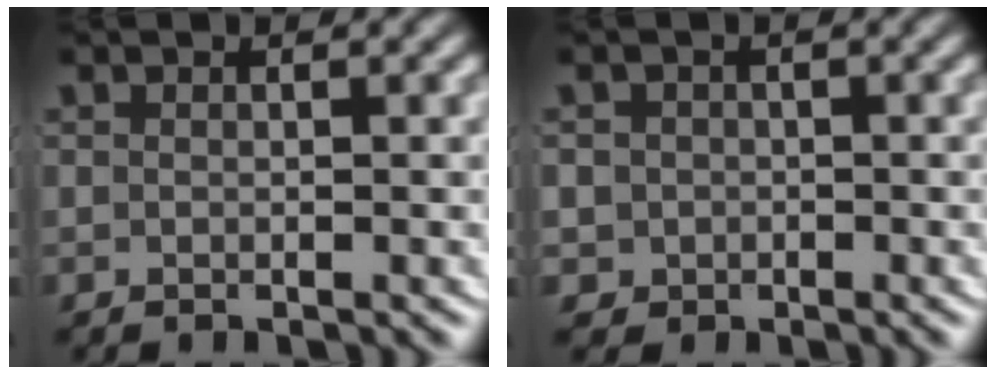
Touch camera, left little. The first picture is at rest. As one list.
[{"total": 5.2, "force": [-0.8, 5.0, 1.2], "torque": [-0.040, -0.016, -0.015]}]